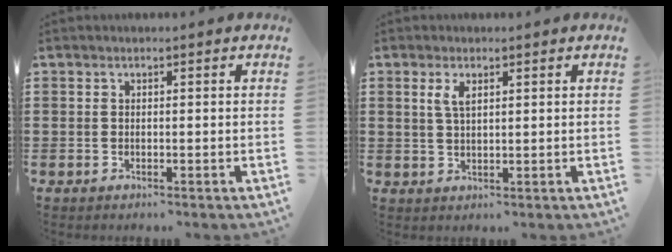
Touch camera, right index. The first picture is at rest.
{"total": 2.6, "force": [1.1, 1.0, 2.1], "torque": [-0.046, 0.004, 0.019]}